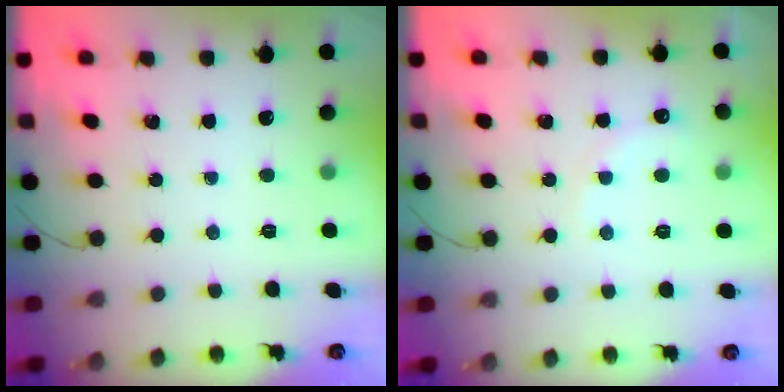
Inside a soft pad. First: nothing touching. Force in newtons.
{"total": 7.6, "press": 7.4, "slide": 1.9}